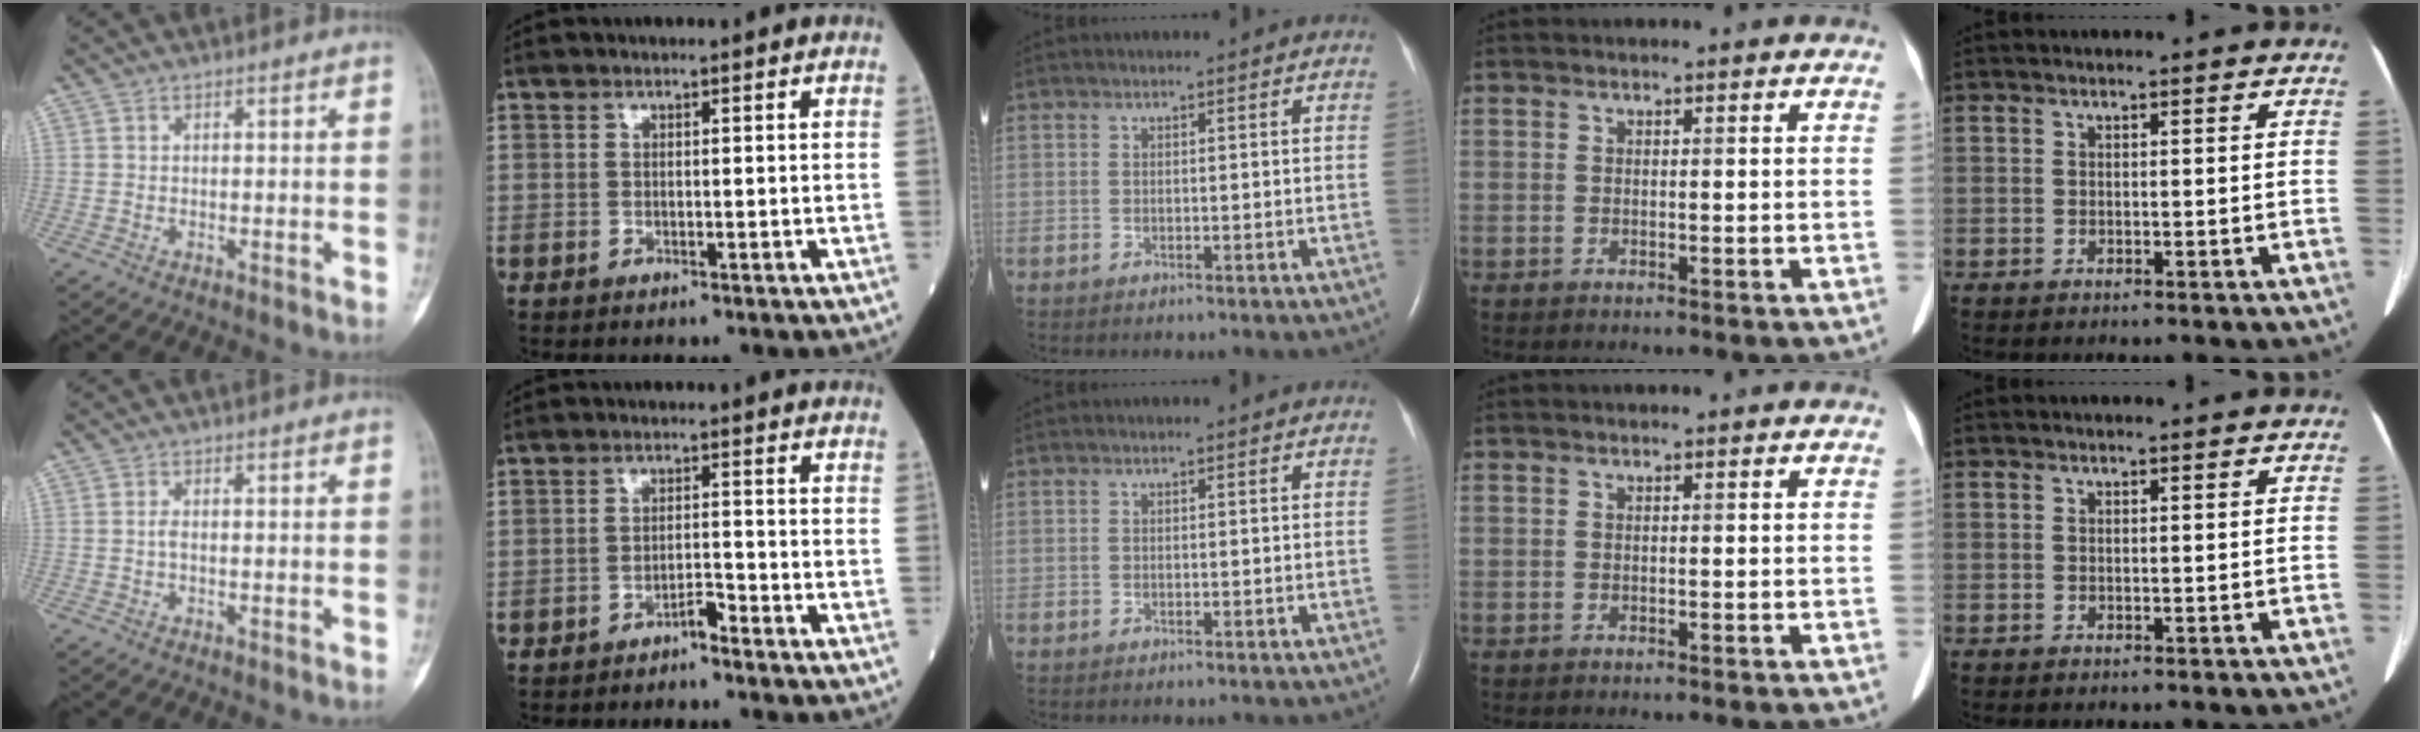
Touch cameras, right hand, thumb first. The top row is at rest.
{"thumb": {"total": 0.8, "force": [-0.1, 0.3, 0.7], "torque": [-0.011, 0.001, -0.004]}, "index": {"total": 2.1, "force": [-1.9, 0.4, 0.9], "torque": [-0.009, 0.003, -0.033]}}